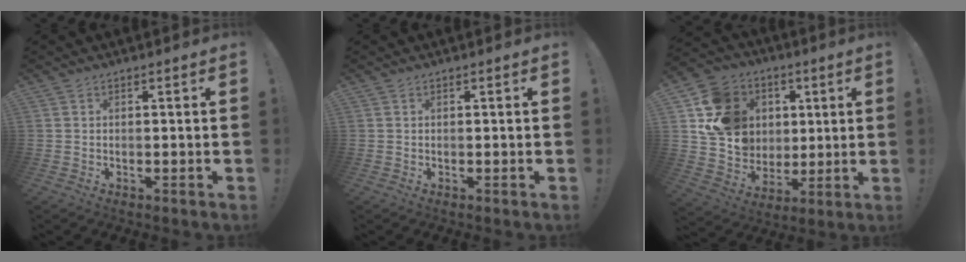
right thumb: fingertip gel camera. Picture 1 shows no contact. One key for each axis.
{"total": 0.0}
{"total": 16.7, "fx": 4.2, "fy": 14.8, "fz": 6.5, "tx": -0.107, "ty": -0.001, "tz": 0.109}